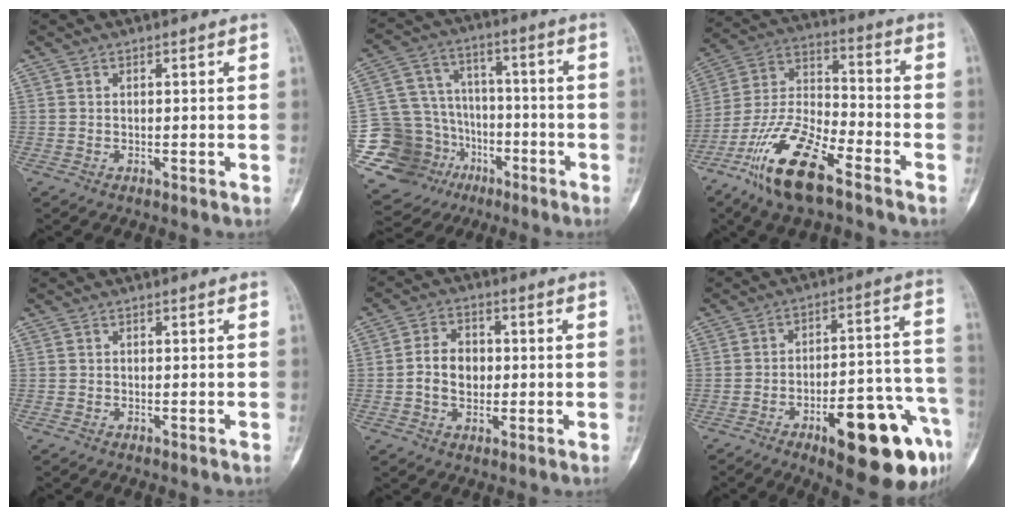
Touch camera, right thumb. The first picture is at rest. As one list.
[{"total": 20.4, "force": [-7.9, 17.2, 7.6], "torque": [-0.129, 0.100, -0.122]}, {"total": 16.6, "force": [-10.2, 5.4, 12.0], "torque": [-0.237, 0.055, -0.197]}, {"total": 0.0}, {"total": 6.9, "force": [-0.4, 5.1, 4.6], "torque": [-0.062, 0.016, -0.012]}, {"total": 21.9, "force": [-10.6, 6.9, 17.9], "torque": [-0.181, 0.066, -0.138]}]